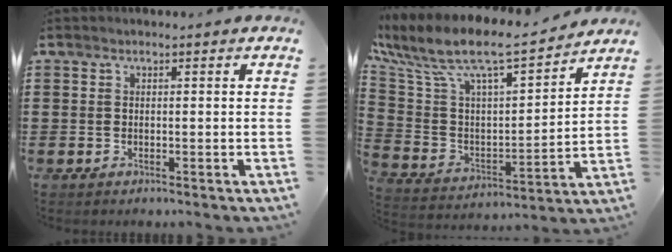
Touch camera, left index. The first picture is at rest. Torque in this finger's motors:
{"motor_torque": [2.14, 0.00, 0.63, 0.21]}